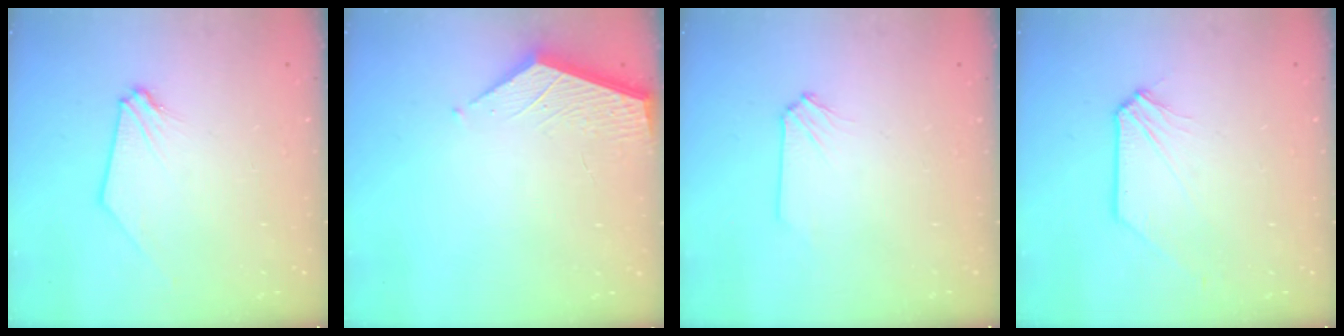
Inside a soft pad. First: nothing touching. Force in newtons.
{"total": 1.9, "press": 1.9, "slide": 0.2}
{"total": 0.0}
{"total": 1.2, "press": 1.1, "slide": 0.2}